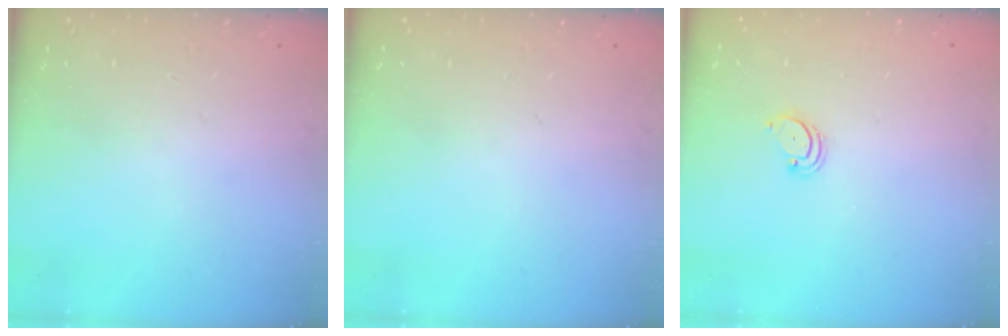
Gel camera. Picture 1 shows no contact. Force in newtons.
{"total": 0.0}
{"total": 2.2, "press": 2.2, "slide": 0.3}